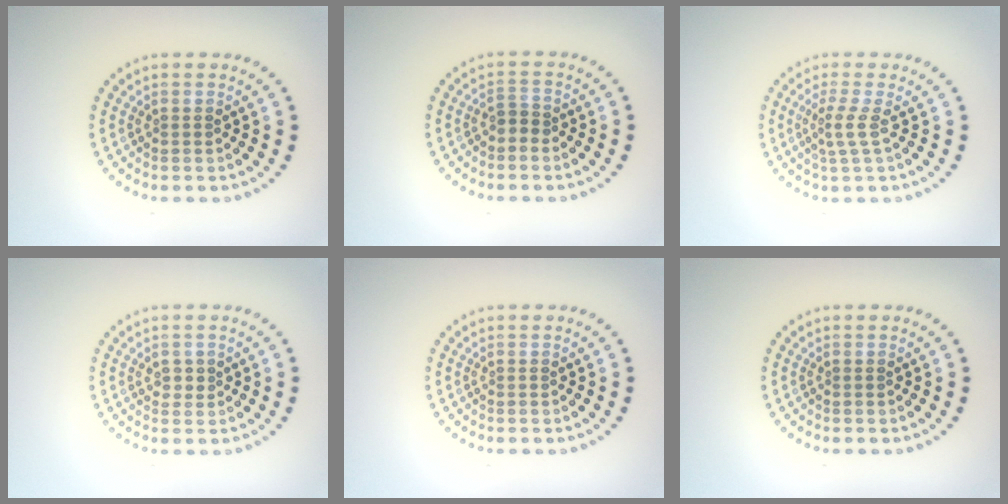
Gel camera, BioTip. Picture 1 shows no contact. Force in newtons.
{"total": 1.3, "press": 1.0, "slide": 0.8}
{"total": 2.0, "press": 1.4, "slide": 1.5}
{"total": 1.1, "press": 1.1, "slide": 0.3}
{"total": 0.0}
{"total": 0.0}